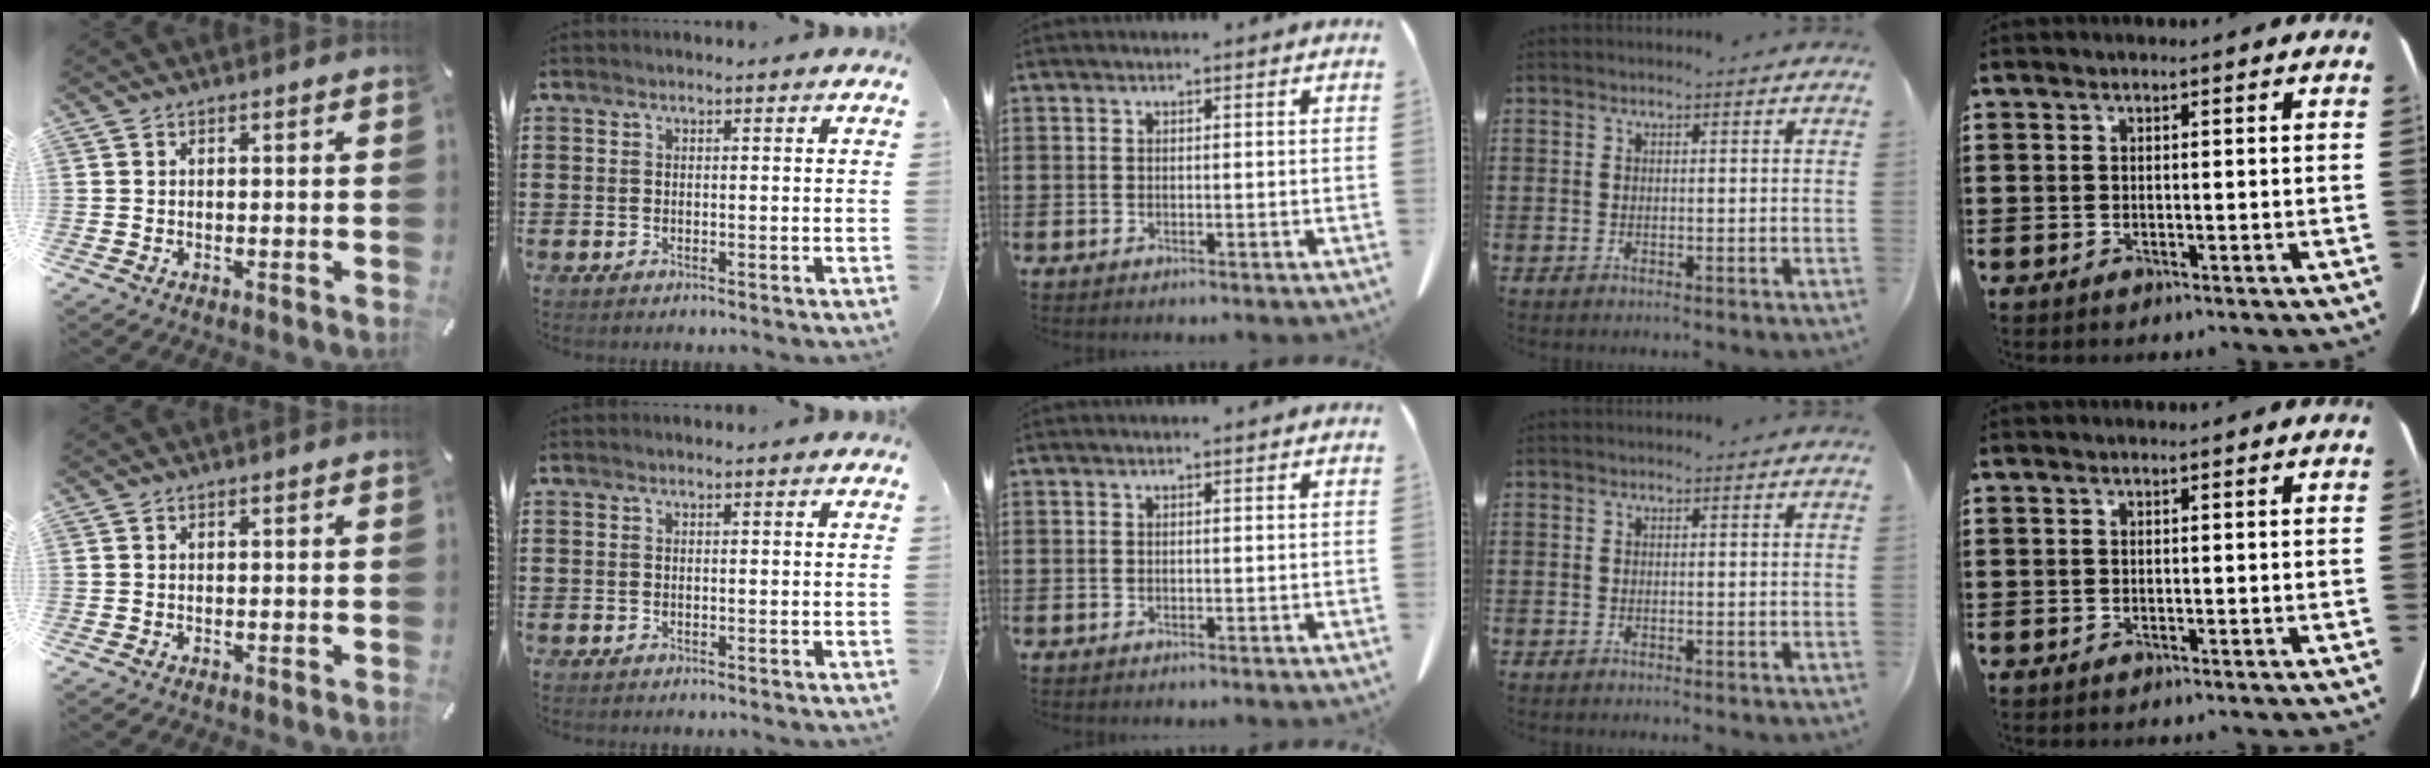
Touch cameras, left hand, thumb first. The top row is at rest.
{}